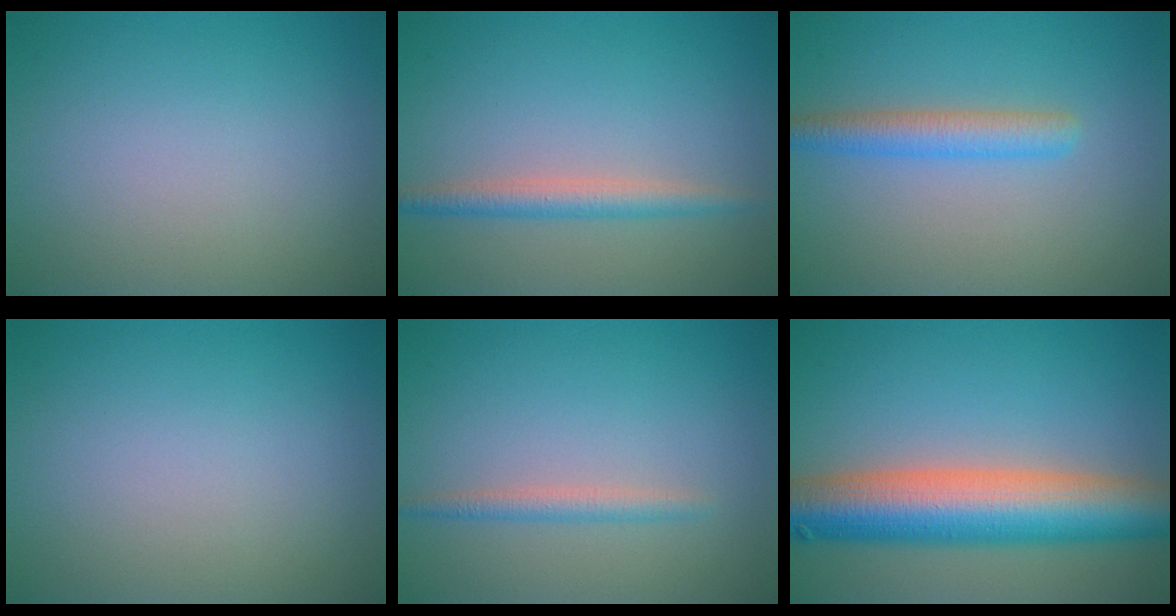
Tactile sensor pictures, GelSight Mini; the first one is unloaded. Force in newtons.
{"total": 2.5, "press": 2.5, "slide": 0.1}
{"total": 3.0, "press": 3.0, "slide": 0.1}
{"total": 0.0}
{"total": 1.5, "press": 1.5, "slide": 0.0}
{"total": 10.6, "press": 10.6, "slide": 0.5}